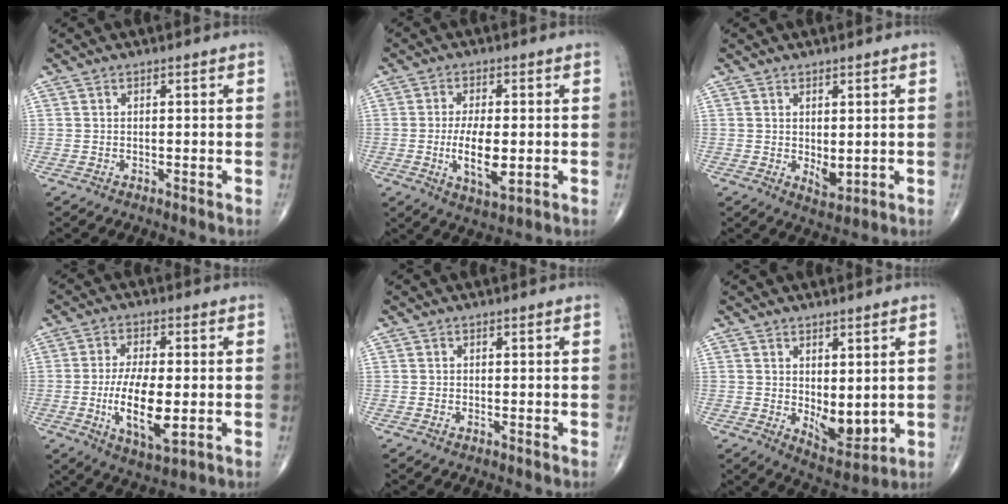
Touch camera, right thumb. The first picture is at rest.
{"total": 8.9, "force": [-1.2, 3.6, 8.0], "torque": [-0.137, -0.012, -0.019]}
{"total": 3.5, "force": [0.1, 1.8, 2.9], "torque": [-0.035, -0.012, 0.010]}
{"total": 12.0, "force": [-1.8, 4.7, 10.9], "torque": [-0.194, -0.011, -0.027]}
{"total": 0.0}
{"total": 7.6, "force": [0.2, 3.9, 6.5], "torque": [-0.071, -0.020, 0.020]}